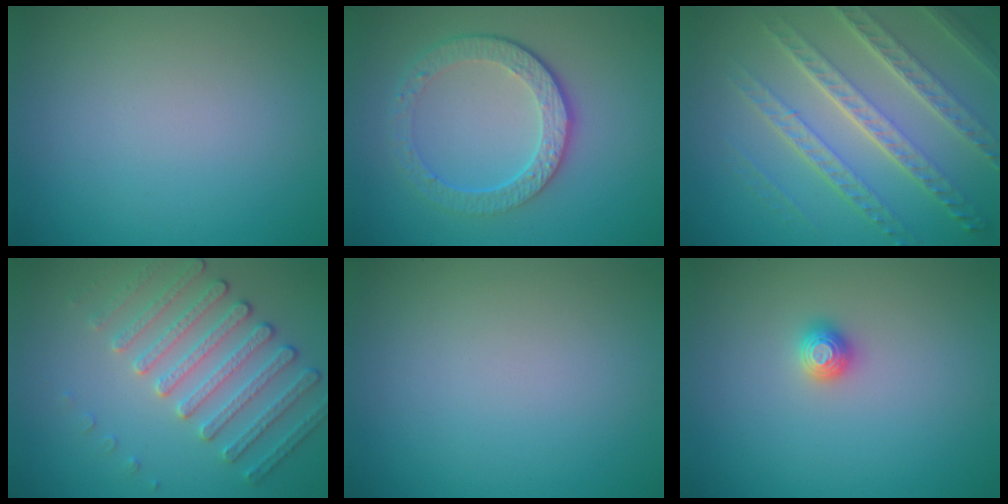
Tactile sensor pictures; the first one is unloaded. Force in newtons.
{"total": 4.8, "press": 3.4, "slide": 3.3}
{"total": 7.1, "press": 5.0, "slide": 5.0}
{"total": 4.2, "press": 3.8, "slide": 1.8}
{"total": 0.0}
{"total": 1.2, "press": 1.2, "slide": 0.2}